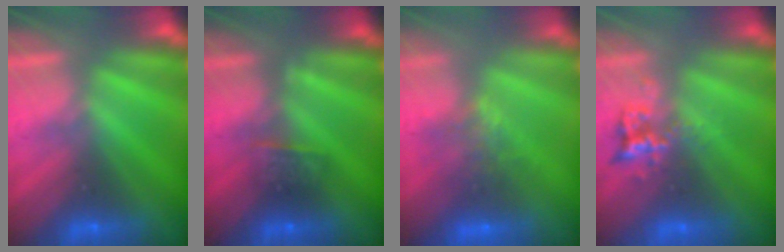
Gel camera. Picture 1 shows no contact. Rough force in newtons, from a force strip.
{"total": 2.5}
{"total": 6.9}
{"total": 2.4}